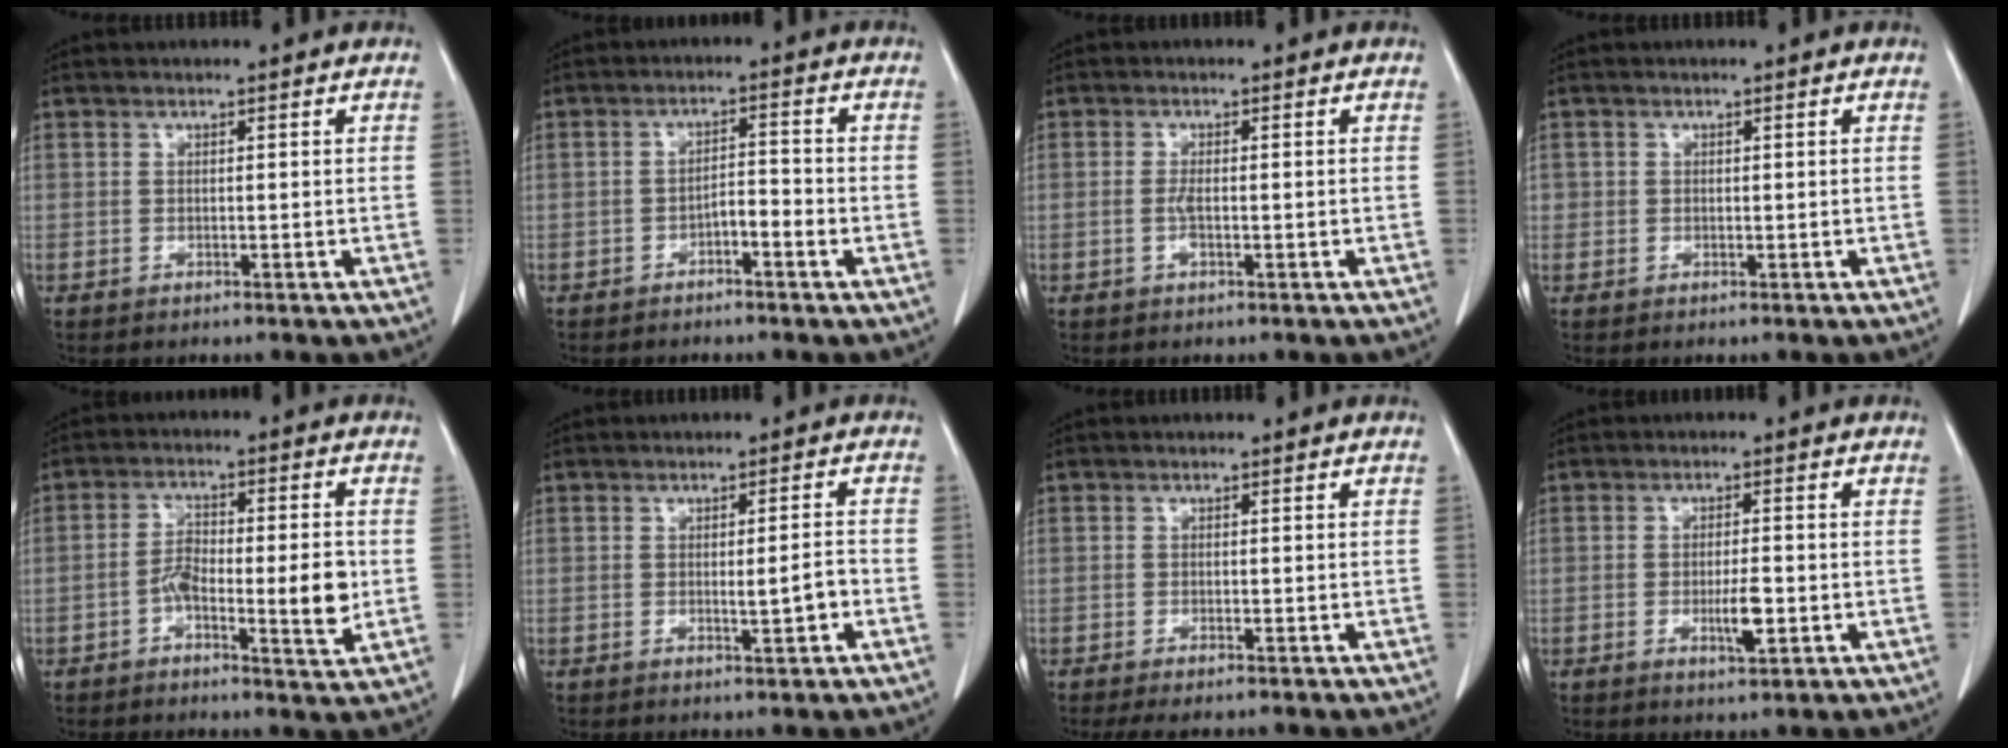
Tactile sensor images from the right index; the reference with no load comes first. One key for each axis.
{"total": 3.0, "fx": -1.7, "fy": 0.7, "fz": 2.4, "tx": -0.036, "ty": 0.011, "tz": -0.028}
{"total": 1.8, "fx": -0.5, "fy": 0.4, "fz": 1.7, "tx": -0.038, "ty": -0.002, "tz": -0.010}
{"total": 0.8, "fx": 0.0, "fy": 0.8, "fz": 0.0, "tx": 0.009, "ty": 0.004, "tz": -0.004}
{"total": 8.6, "fx": -2.0, "fy": 2.2, "fz": 8.1, "tx": -0.133, "ty": 0.009, "tz": -0.032}
{"total": 3.4, "fx": -1.0, "fy": 0.3, "fz": 3.2, "tx": -0.045, "ty": -0.001, "tz": -0.014}
{"total": 3.1, "fx": -2.5, "fy": 0.6, "fz": 1.7, "tx": -0.024, "ty": -0.007, "tz": -0.035}
{"total": 4.0, "fx": -1.1, "fy": 0.8, "fz": 3.7, "tx": -0.066, "ty": -0.003, "tz": -0.016}